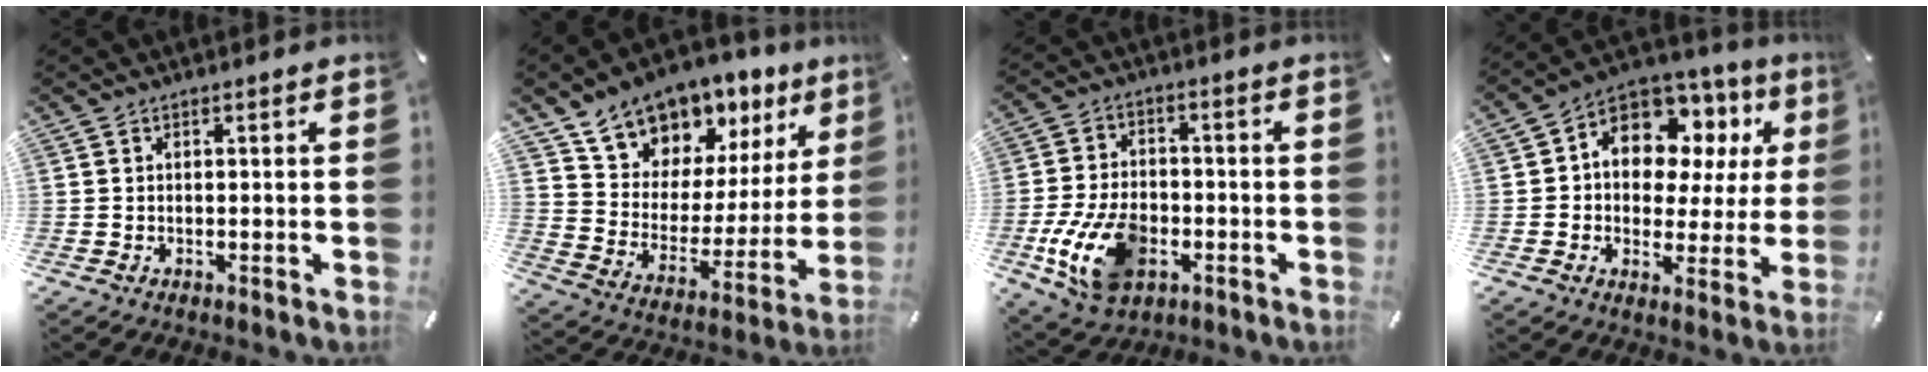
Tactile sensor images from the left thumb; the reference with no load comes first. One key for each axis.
{"total": 12.5, "fx": 10.6, "fy": 6.6, "fz": 0.8, "tx": -0.027, "ty": -0.108, "tz": 0.193}
{"total": 14.2, "fx": -4.4, "fy": 9.5, "fz": 9.5, "tx": -0.188, "ty": 0.006, "tz": -0.078}
{"total": 11.5, "fx": 4.8, "fy": 8.9, "fz": 5.5, "tx": -0.091, "ty": -0.039, "tz": 0.090}